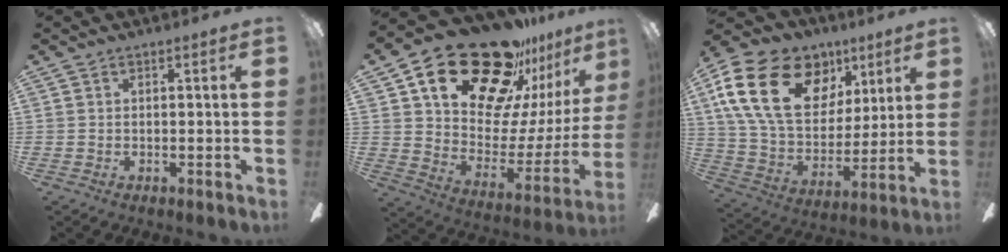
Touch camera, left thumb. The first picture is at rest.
{"total": 27.6, "force": [20.1, 13.4, 13.3], "torque": [-0.201, -0.134, 0.367]}
{"total": 24.9, "force": [10.6, 16.5, 15.4], "torque": [-0.284, -0.030, 0.193]}